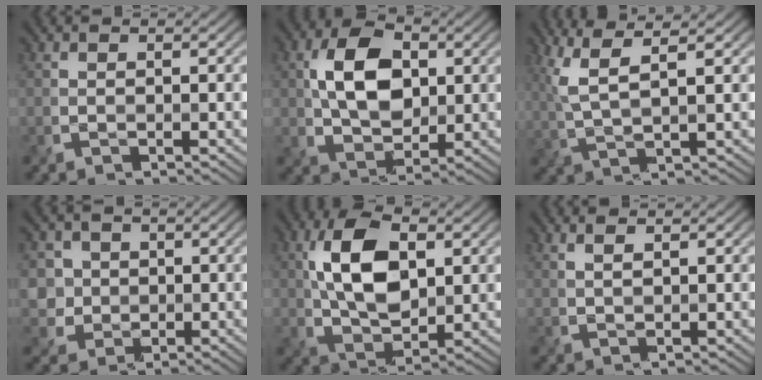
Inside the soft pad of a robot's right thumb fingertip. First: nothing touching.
{"total": 8.8, "force": [1.6, 5.9, 6.4], "torque": [-0.135, 0.007, 0.028]}
{"total": 6.1, "force": [3.0, 1.4, 5.2], "torque": [-0.120, 0.008, 0.067]}
{"total": 4.4, "force": [0.8, 4.3, 0.8], "torque": [-0.046, -0.007, 0.019]}
{"total": 10.6, "force": [2.3, 6.1, 8.3], "torque": [-0.185, 0.005, 0.041]}
{"total": 2.3, "force": [1.6, 0.7, 1.6], "torque": [-0.014, 0.003, 0.015]}